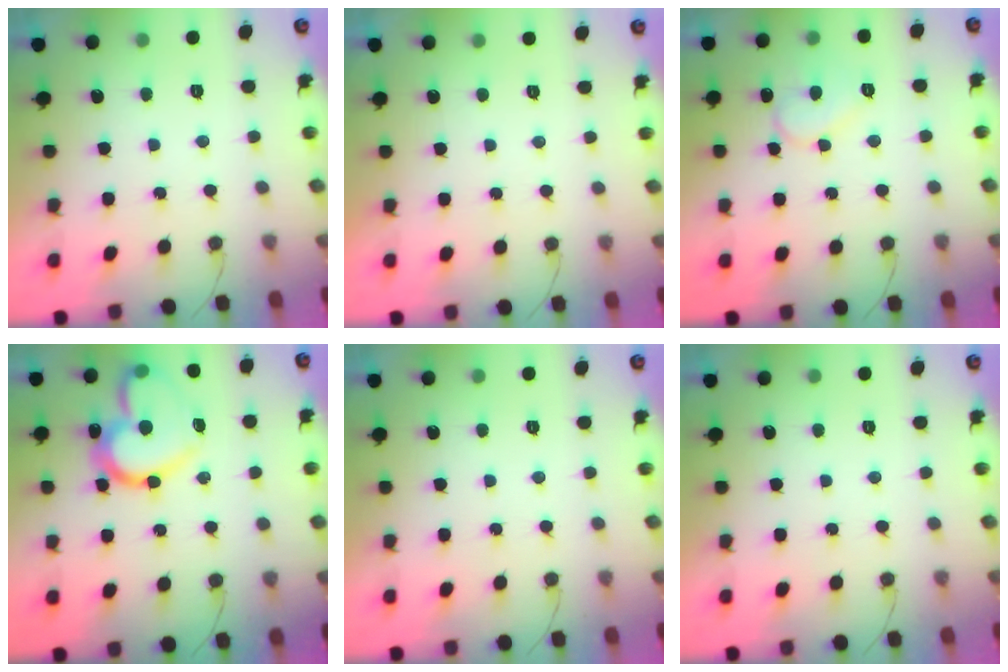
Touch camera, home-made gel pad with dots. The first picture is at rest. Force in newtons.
{"total": 1.9, "press": 1.9, "slide": 0.1}
{"total": 8.7, "press": 8.6, "slide": 0.6}
{"total": 19.5, "press": 19.5, "slide": 1.5}
{"total": 0.0}
{"total": 0.0}